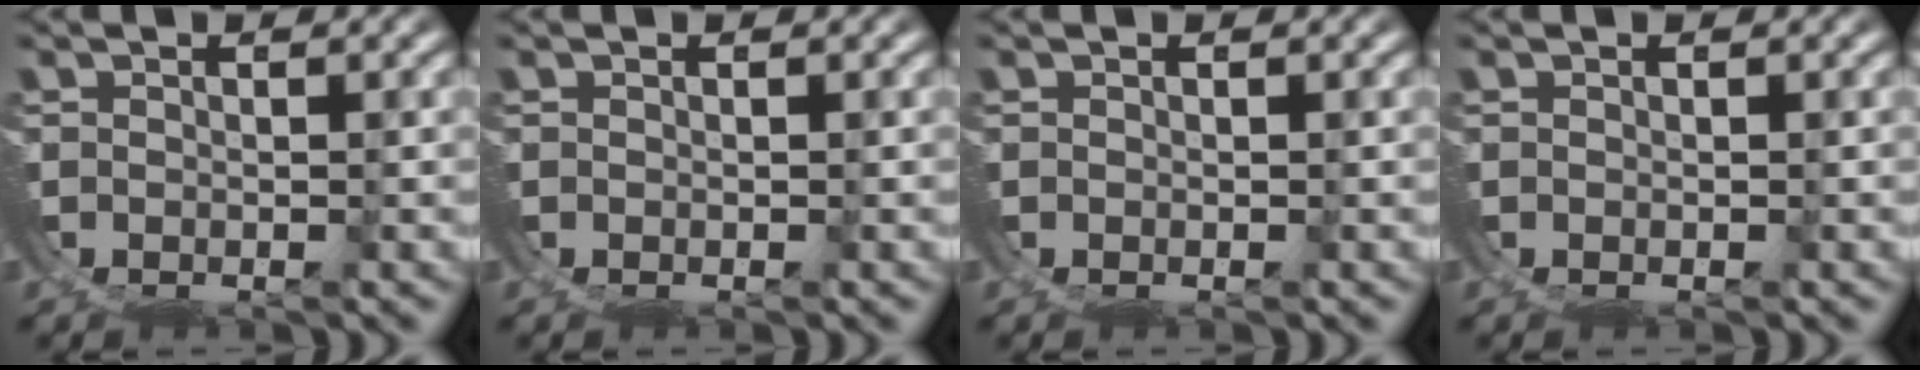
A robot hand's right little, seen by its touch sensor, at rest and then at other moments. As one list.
[{"total": 0.0}, {"total": 0.0}, {"total": 0.0}]